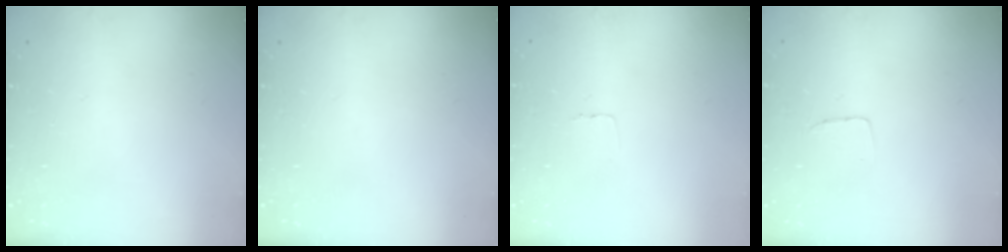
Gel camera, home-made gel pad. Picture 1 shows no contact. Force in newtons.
{"total": 0.0}
{"total": 2.6, "press": 2.6, "slide": 0.1}
{"total": 2.9, "press": 2.9, "slide": 0.1}